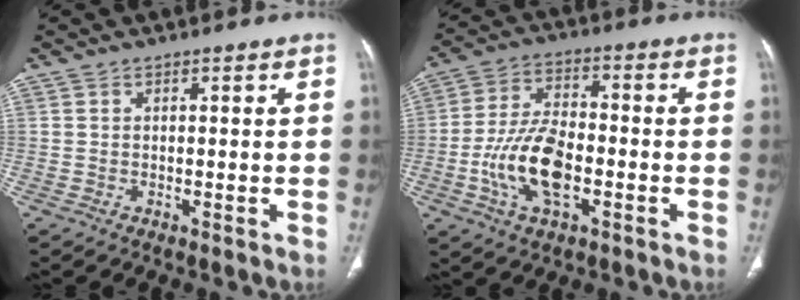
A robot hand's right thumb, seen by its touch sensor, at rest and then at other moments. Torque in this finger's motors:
{"motor_torque": [1.77, 1.55, 1.29, -0.33, 0.16]}